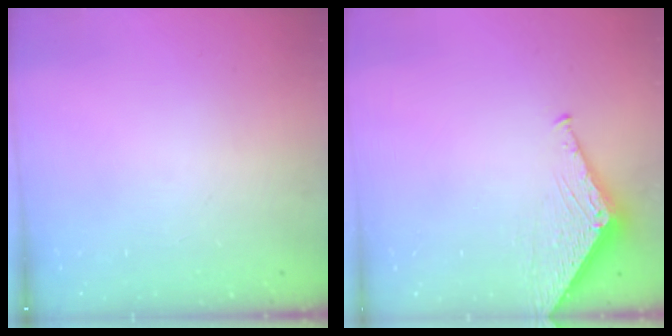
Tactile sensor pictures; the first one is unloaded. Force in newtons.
{"total": 3.5, "press": 3.4, "slide": 0.3}